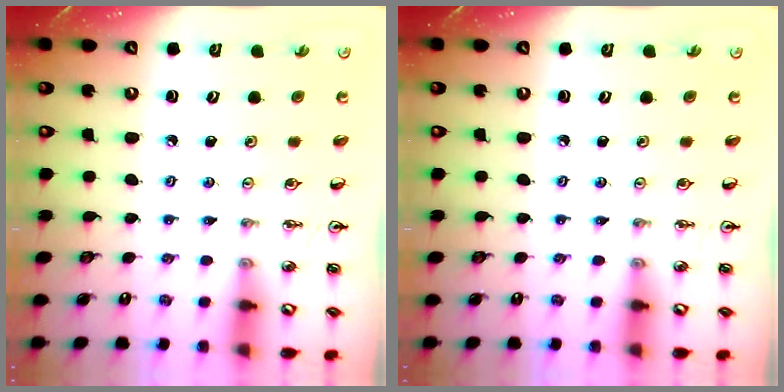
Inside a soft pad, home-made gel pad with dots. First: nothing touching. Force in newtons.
{"total": 0.0}